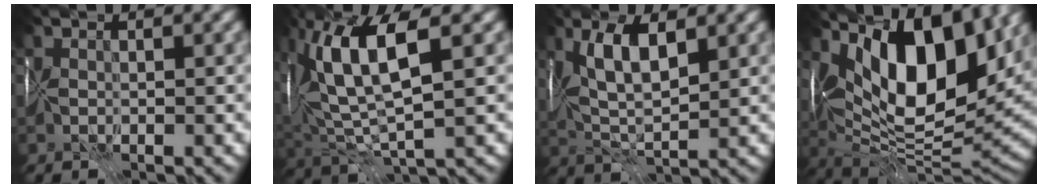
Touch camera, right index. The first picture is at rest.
{"total": 9.3, "force": [3.8, 2.7, 8.0], "torque": [-0.160, 0.011, 0.069]}
{"total": 5.0, "force": [2.2, 1.4, 4.3], "torque": [-0.076, -0.001, 0.040]}
{"total": 13.9, "force": [5.9, 5.7, 11.3], "torque": [-0.160, 0.004, 0.089]}